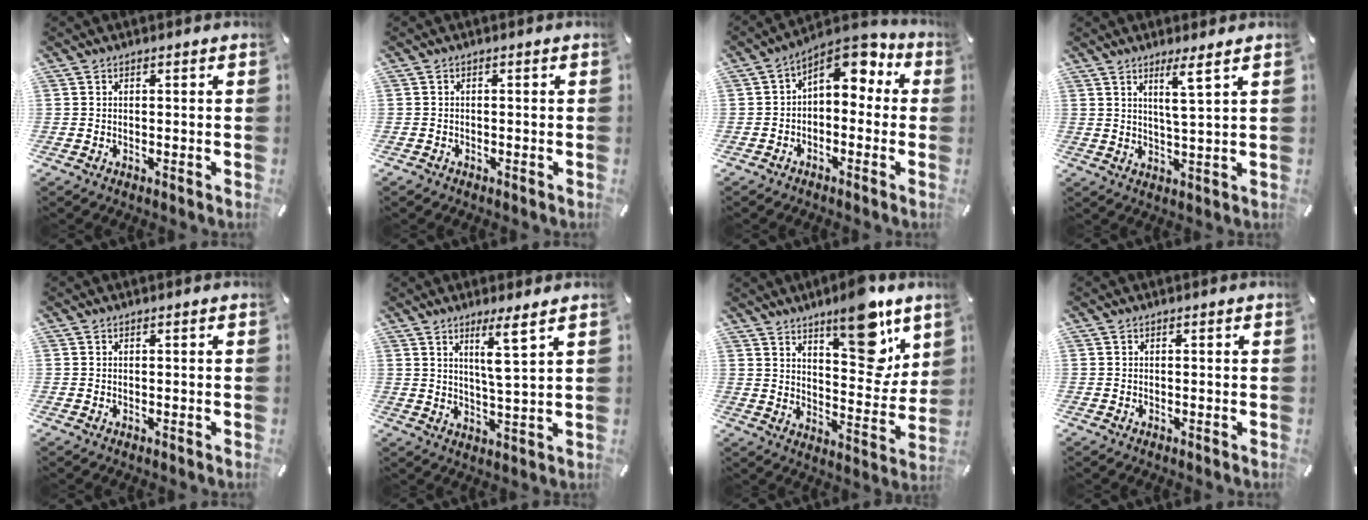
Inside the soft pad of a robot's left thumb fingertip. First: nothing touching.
{"total": 0.8, "force": [-0.7, 0.5, 0.0], "torque": [-0.003, 0.002, -0.015]}
{"total": 7.2, "force": [2.7, 4.8, 4.6], "torque": [-0.059, -0.028, 0.043]}
{"total": 5.6, "force": [3.1, -0.4, 4.7], "torque": [-0.091, -0.012, 0.048]}
{"total": 0.0}
{"total": 7.1, "force": [4.0, -0.1, 5.8], "torque": [-0.109, -0.018, 0.062]}
{"total": 15.5, "force": [10.1, 5.9, 10.2], "torque": [-0.122, -0.073, 0.165]}
{"total": 0.0}